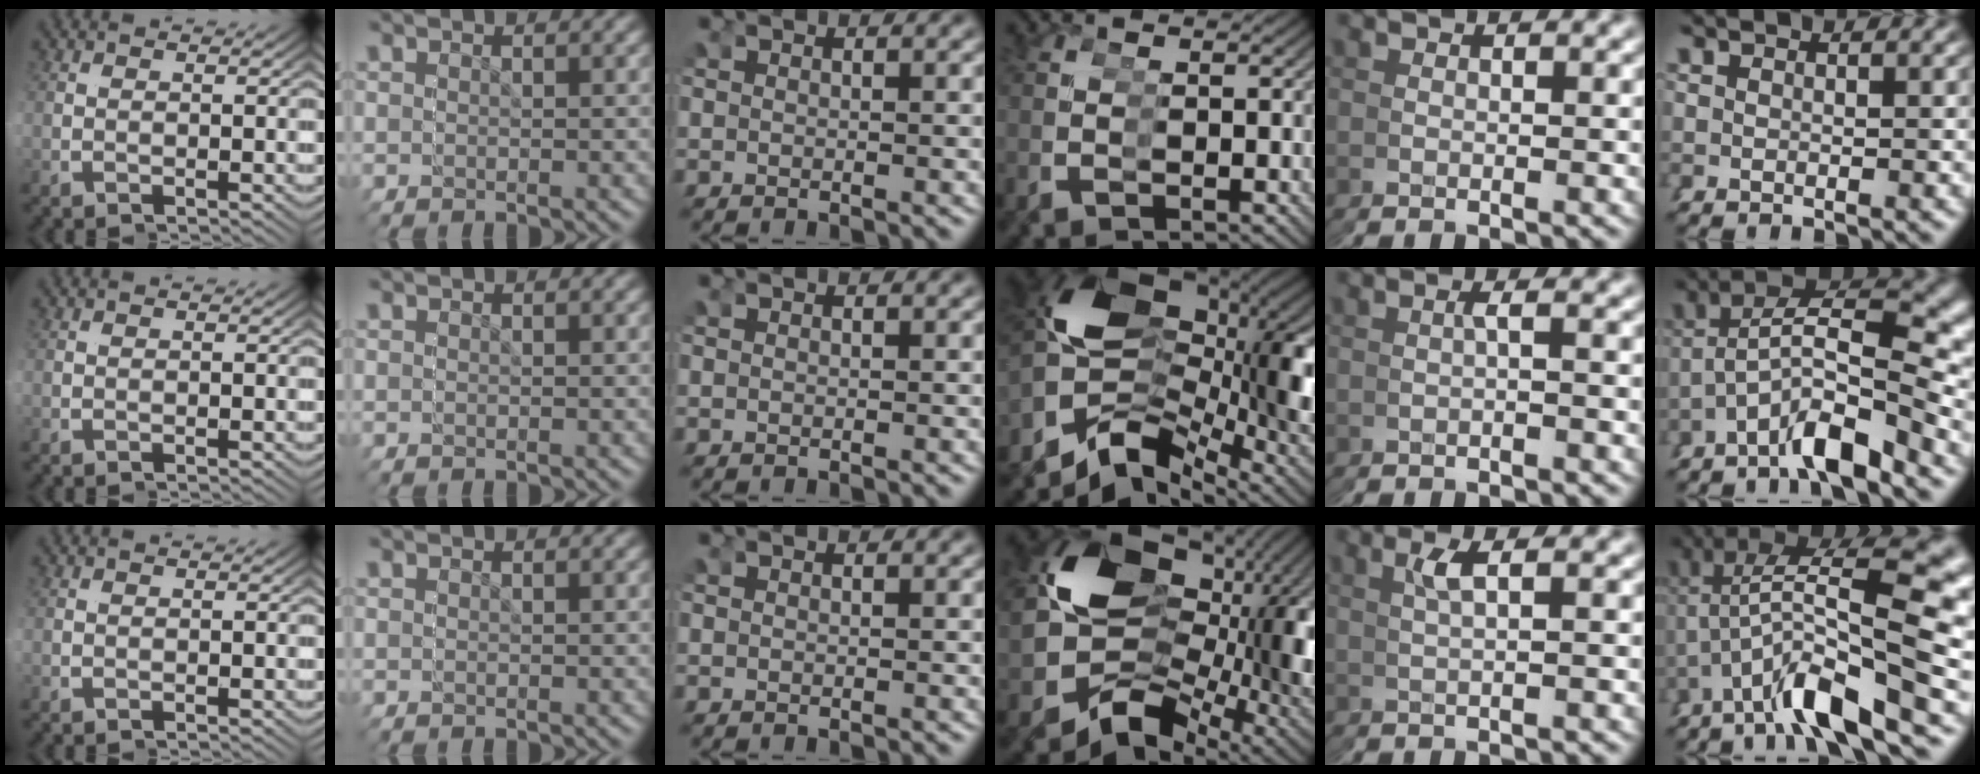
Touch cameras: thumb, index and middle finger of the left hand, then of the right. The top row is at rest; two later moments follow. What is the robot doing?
{"motion": "grasp_and_lifting", "object": "stress ball aka squeeze ball"}